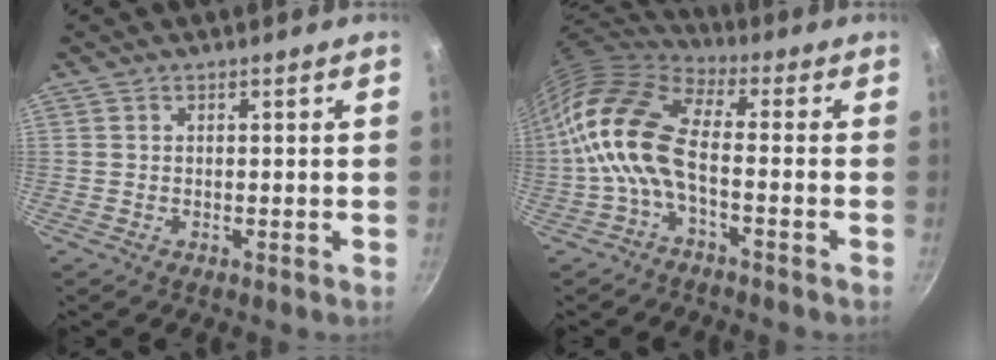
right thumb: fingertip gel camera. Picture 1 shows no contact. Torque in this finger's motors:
{"motor_torque": [1.20, 0.92, 2.20, -0.57, 0.24]}